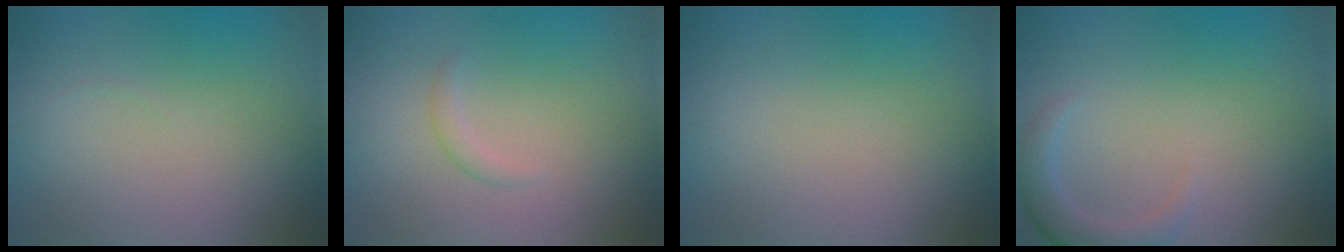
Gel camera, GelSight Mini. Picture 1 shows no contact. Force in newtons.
{"total": 0.9, "press": 0.9, "slide": 0.0}
{"total": 0.0}
{"total": 2.7, "press": 2.6, "slide": 0.5}